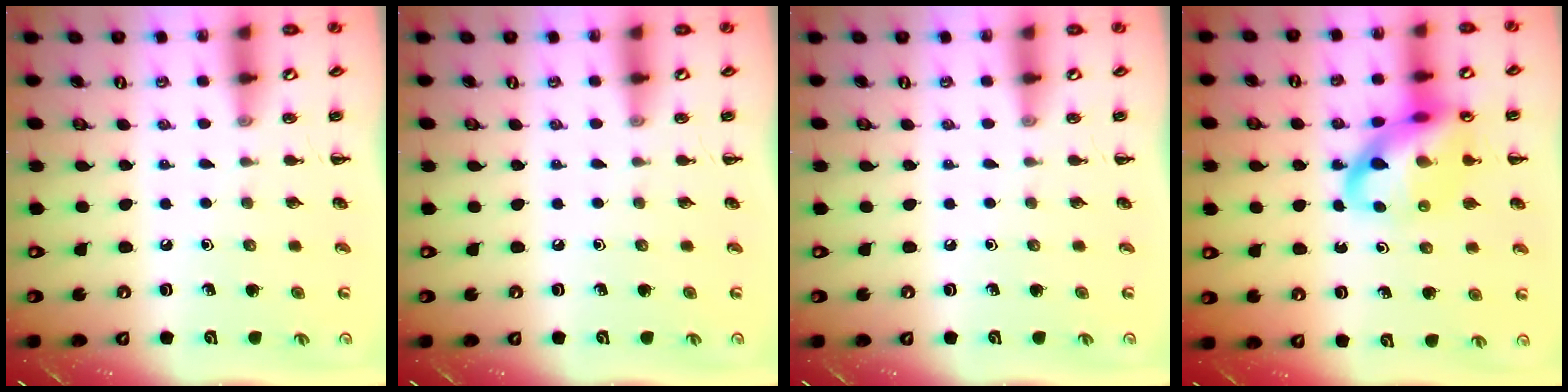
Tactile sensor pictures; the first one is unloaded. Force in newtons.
{"total": 0.0}
{"total": 0.0}
{"total": 17.2, "press": 17.1, "slide": 2.5}